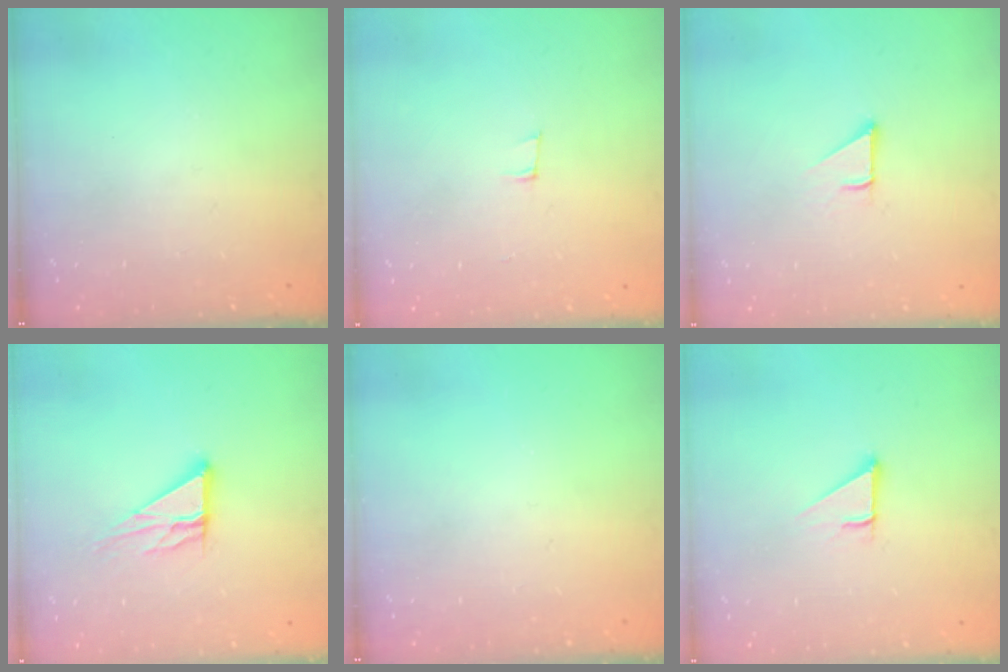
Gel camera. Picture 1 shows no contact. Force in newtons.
{"total": 5.6, "press": 4.5, "slide": 3.3}
{"total": 1.6, "press": 1.6, "slide": 0.2}
{"total": 10.3, "press": 10.2, "slide": 1.0}
{"total": 0.0}
{"total": 2.9, "press": 2.9, "slide": 0.1}